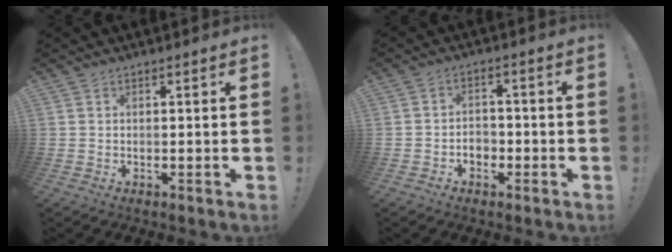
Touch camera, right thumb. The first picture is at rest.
{"total": 4.1, "force": [-1.6, 3.1, 2.0], "torque": [-0.027, 0.005, -0.028]}